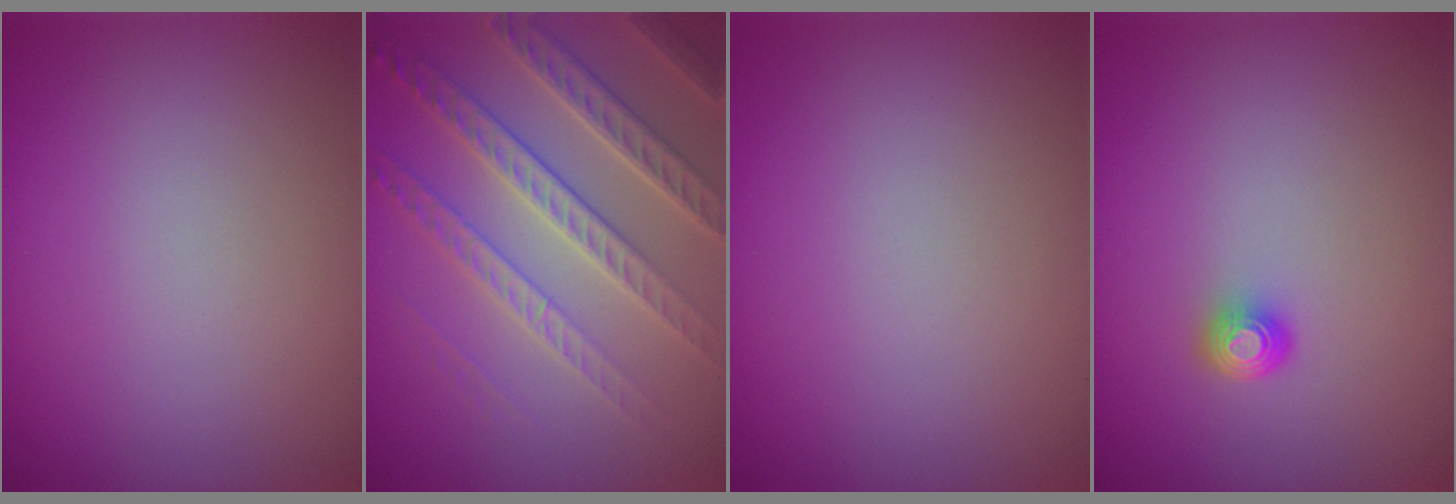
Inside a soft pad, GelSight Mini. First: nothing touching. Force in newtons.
{"total": 6.3, "press": 4.7, "slide": 4.2}
{"total": 0.0}
{"total": 1.6, "press": 1.2, "slide": 1.2}